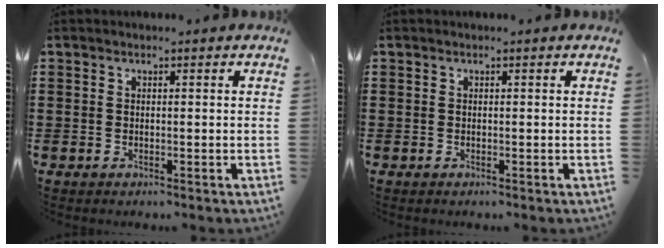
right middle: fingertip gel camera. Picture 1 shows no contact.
{"total": 0.0}